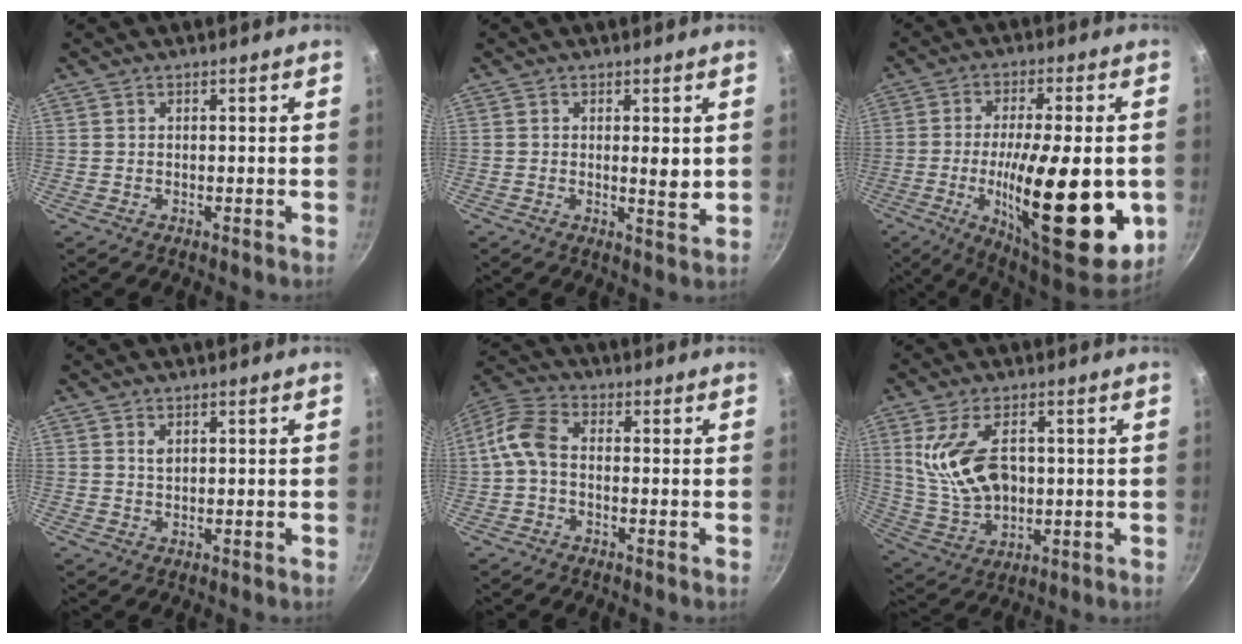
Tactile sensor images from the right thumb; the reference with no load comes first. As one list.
[{"total": 3.2, "force": [0.5, 0.9, 3.0], "torque": [-0.049, -0.010, 0.008]}, {"total": 25.5, "force": [-5.0, 8.0, 23.7], "torque": [-0.335, -0.003, -0.069]}, {"total": 1.3, "force": [0.6, 0.7, 0.9], "torque": [-0.015, -0.001, 0.013]}, {"total": 6.8, "force": [-1.1, 4.4, 5.1], "torque": [-0.110, 0.031, -0.038]}, {"total": 13.6, "force": [2.1, 8.1, 10.8], "torque": [-0.187, -0.011, 0.056]}]